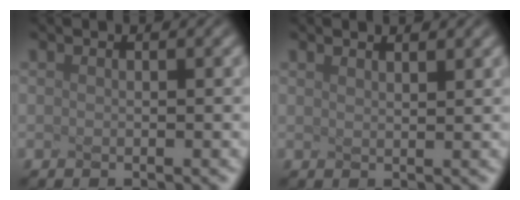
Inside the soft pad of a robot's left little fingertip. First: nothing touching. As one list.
[{"total": 1.6, "force": [1.4, 0.4, 0.7], "torque": [-0.004, 0.019, 0.012]}]